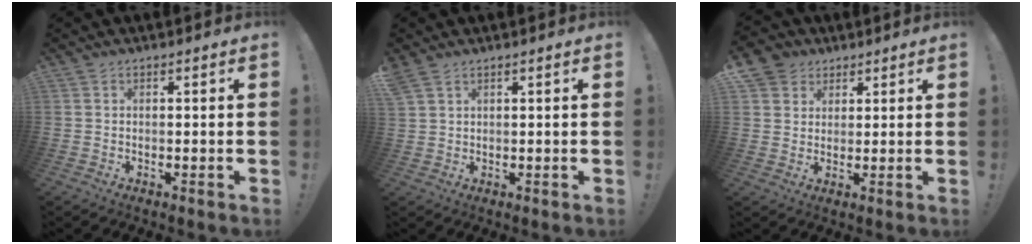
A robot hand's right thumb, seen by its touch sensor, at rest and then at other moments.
{"total": 2.8, "force": [2.1, 1.3, 1.3], "torque": [-0.019, -0.009, 0.040]}
{"total": 5.8, "force": [3.2, 4.7, 0.8], "torque": [-0.016, -0.018, 0.064]}